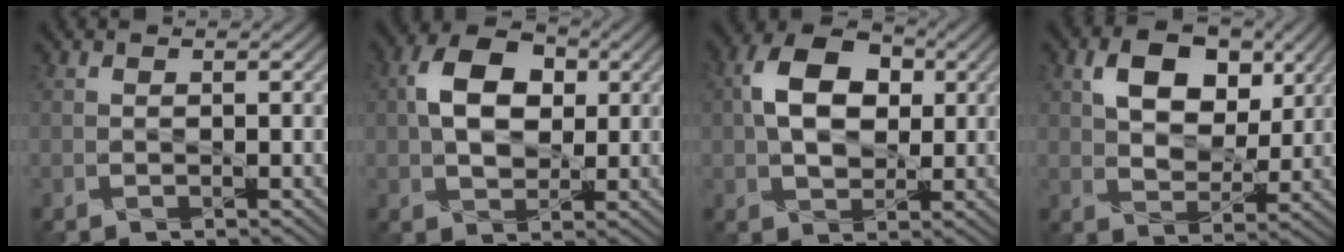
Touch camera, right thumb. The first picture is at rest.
{"total": 7.3, "force": [1.3, 5.1, 5.0], "torque": [-0.099, 0.011, 0.020]}
{"total": 8.0, "force": [1.4, 5.5, 5.6], "torque": [-0.112, 0.012, 0.021]}
{"total": 7.9, "force": [3.4, 5.2, 4.9], "torque": [-0.092, -0.001, 0.054]}